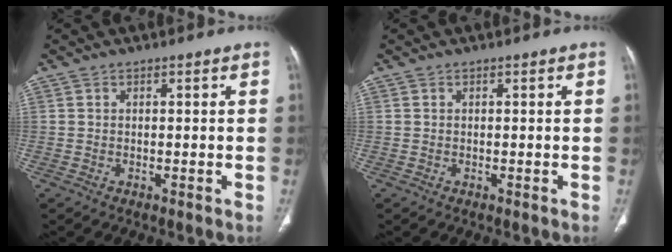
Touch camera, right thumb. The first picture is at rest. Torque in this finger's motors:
{"motor_torque": [0.00, 0.00, 0.14, -0.14, 0.00]}